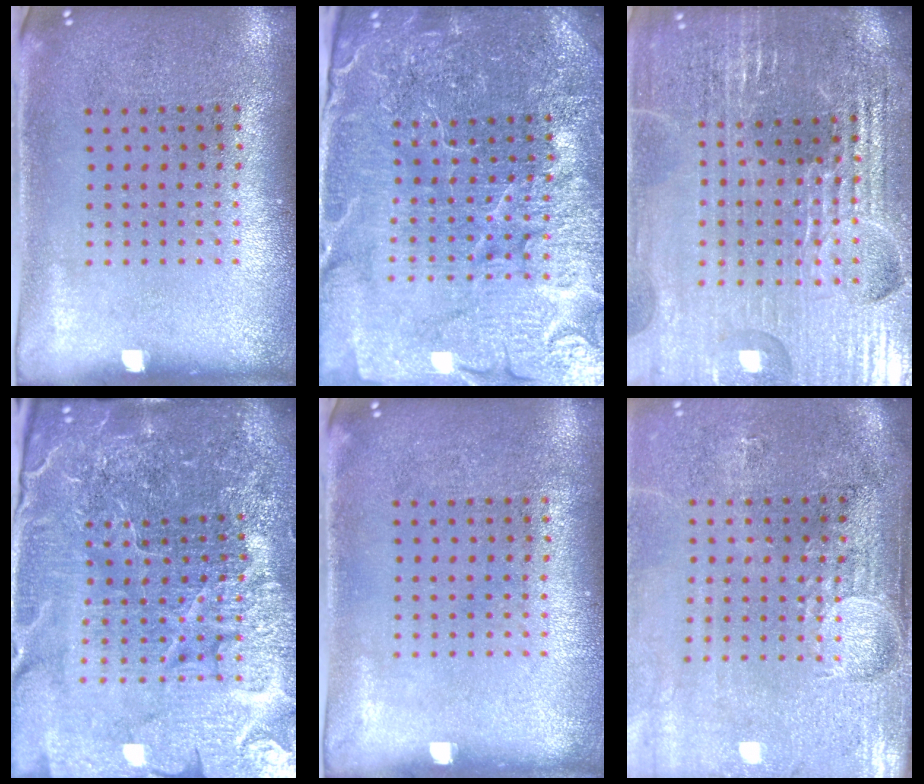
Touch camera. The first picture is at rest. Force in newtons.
{"total": 5.5, "press": 5.1, "slide": 2.1}
{"total": 4.9, "press": 4.6, "slide": 1.5}
{"total": 6.7, "press": 5.8, "slide": 3.2}
{"total": 0.0}
{"total": 4.4, "press": 3.6, "slide": 2.6}